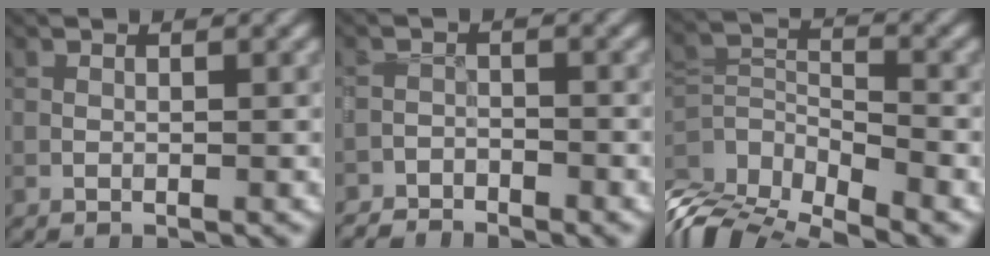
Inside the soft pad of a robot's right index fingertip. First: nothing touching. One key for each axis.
{"total": 3.5, "fx": -3.3, "fy": 1.1, "fz": 0.3, "tx": 0.001, "ty": -0.002, "tz": -0.059}
{"total": 7.3, "fx": -4.5, "fy": 3.1, "fz": 4.7, "tx": -0.097, "ty": -0.014, "tz": -0.084}